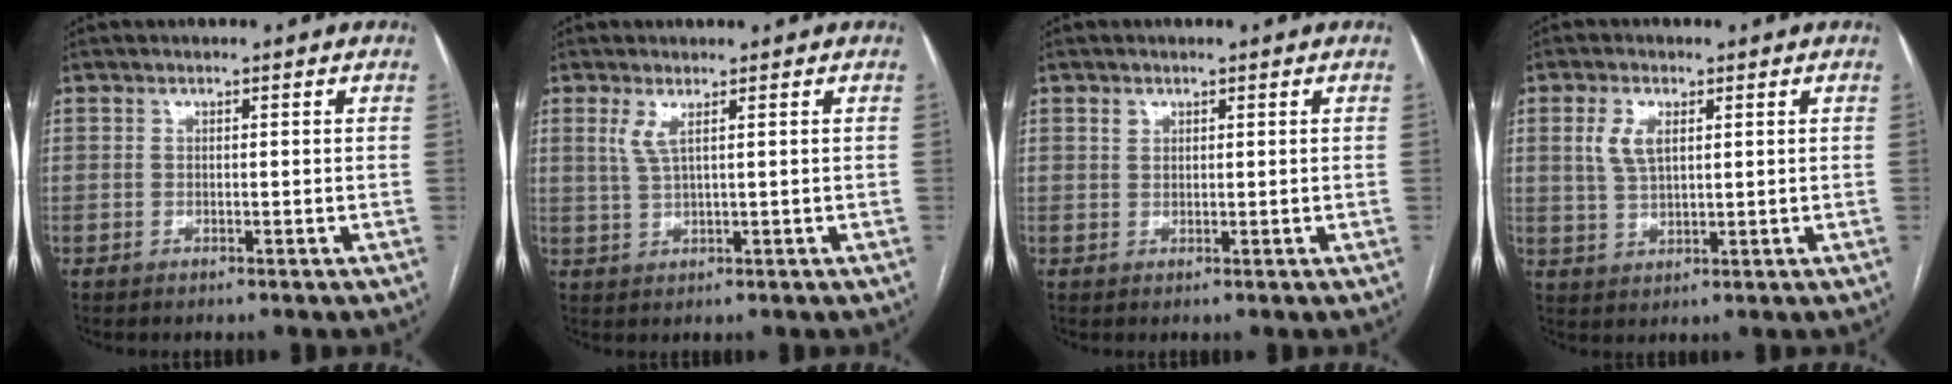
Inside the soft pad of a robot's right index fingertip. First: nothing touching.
{"total": 2.8, "force": [1.3, 0.2, 2.4], "torque": [-0.063, 0.001, 0.032]}
{"total": 1.1, "force": [0.7, 0.7, 0.3], "torque": [-0.003, 0.002, 0.012]}
{"total": 4.7, "force": [1.7, 2.1, 3.8], "torque": [-0.085, 0.007, 0.037]}